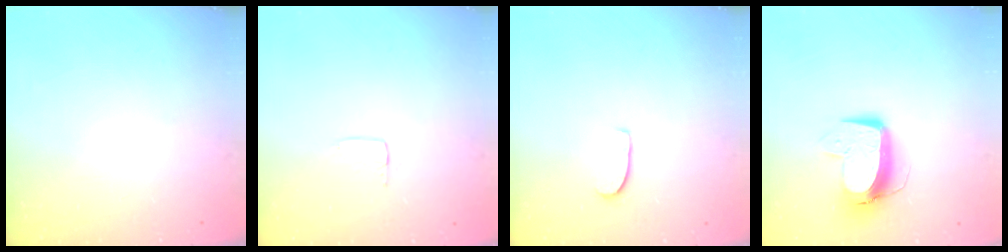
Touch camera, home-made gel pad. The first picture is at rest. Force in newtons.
{"total": 3.5, "press": 3.5, "slide": 0.2}
{"total": 5.1, "press": 5.1, "slide": 0.4}
{"total": 11.1, "press": 11.1, "slide": 0.9}